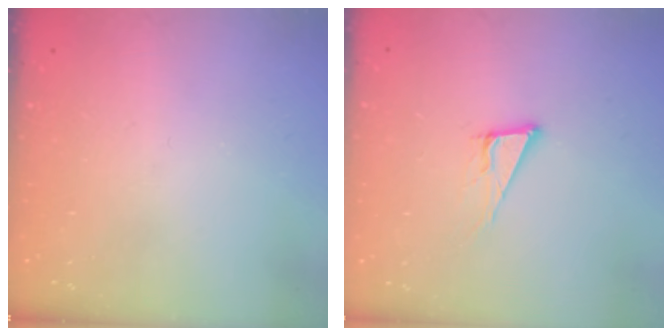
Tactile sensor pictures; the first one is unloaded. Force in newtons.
{"total": 9.8, "press": 9.2, "slide": 3.3}